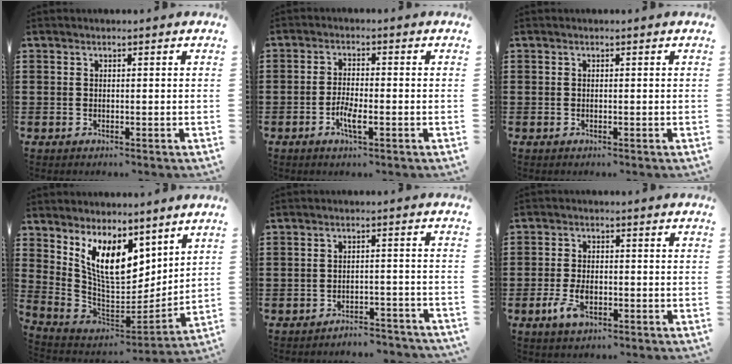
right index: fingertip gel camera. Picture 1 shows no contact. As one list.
[{"total": 3.5, "force": [-1.5, 0.9, 3.0], "torque": [-0.062, -0.002, -0.030]}, {"total": 0.0}, {"total": 10.3, "force": [6.0, 4.9, 6.8], "torque": [-0.147, -0.029, 0.115]}, {"total": 3.3, "force": [-3.3, 0.3, 0.3], "torque": [-0.011, 0.001, -0.069]}, {"total": 4.5, "force": [-1.7, 2.2, 3.5], "torque": [-0.080, -0.004, -0.034]}]